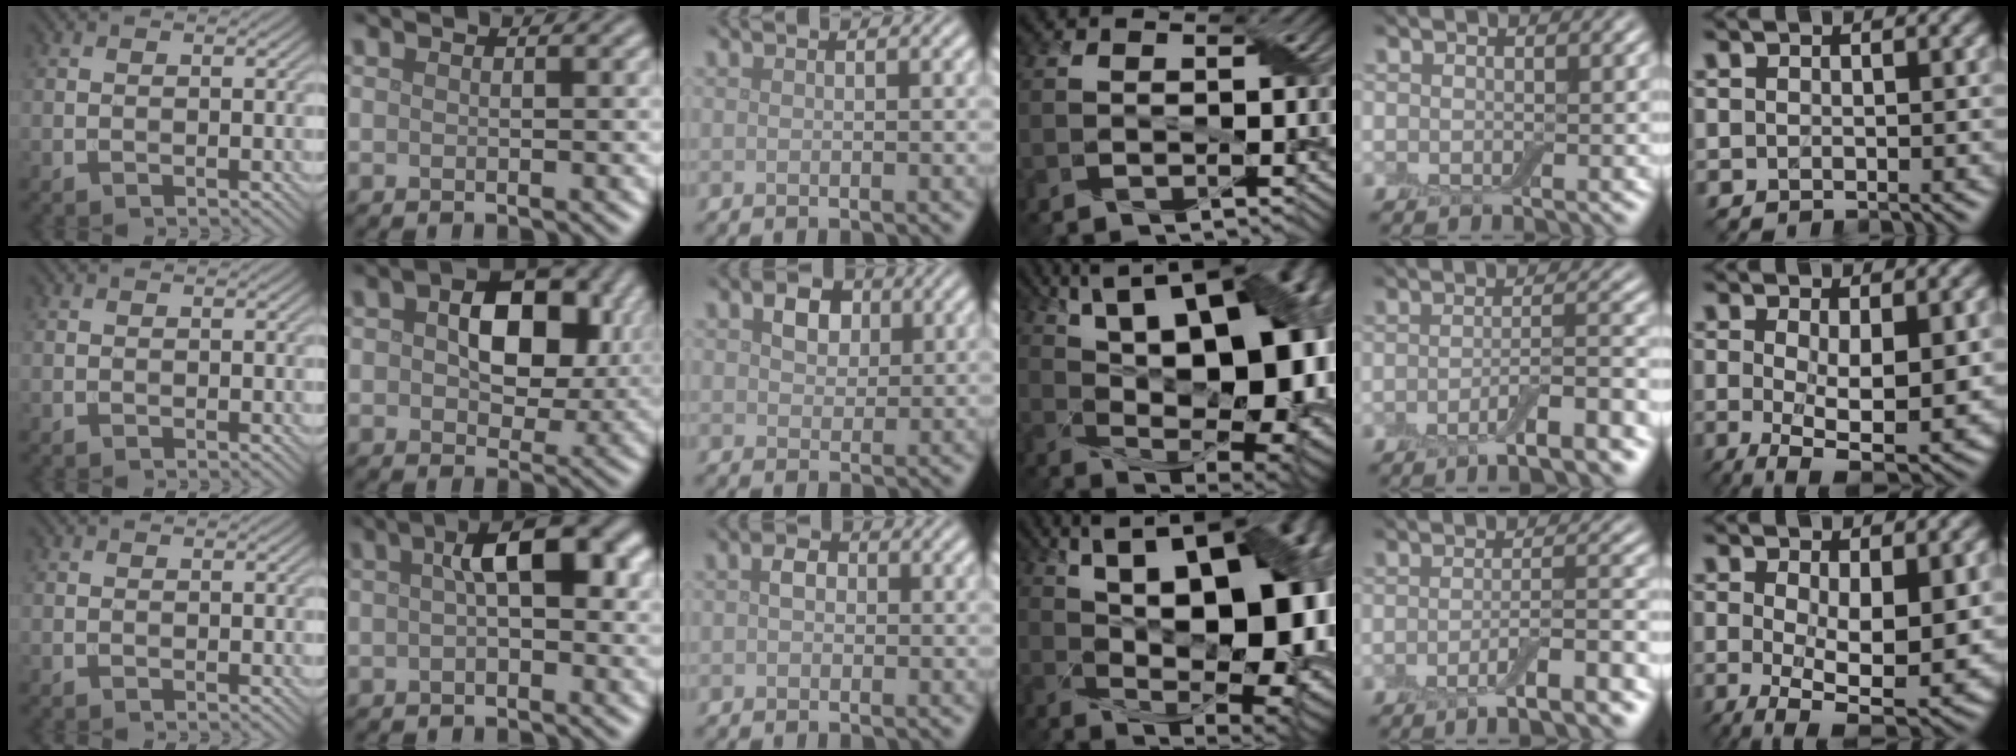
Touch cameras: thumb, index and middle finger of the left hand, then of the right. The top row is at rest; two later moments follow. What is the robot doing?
{"motion": "wrap", "object": "adhesive wrap"}